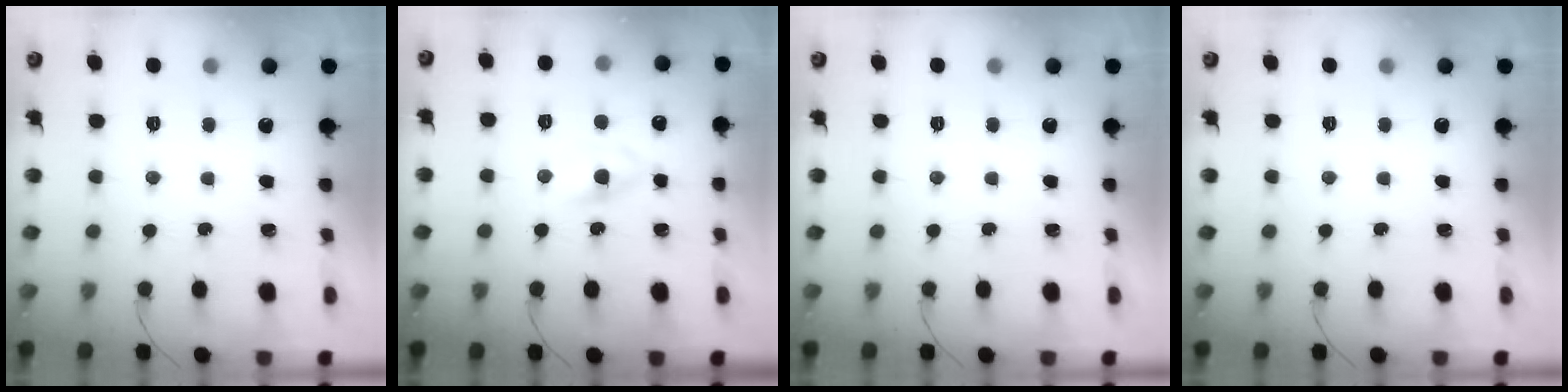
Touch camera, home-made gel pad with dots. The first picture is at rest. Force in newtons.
{"total": 2.8, "press": 2.6, "slide": 1.2}
{"total": 0.0}
{"total": 0.0}